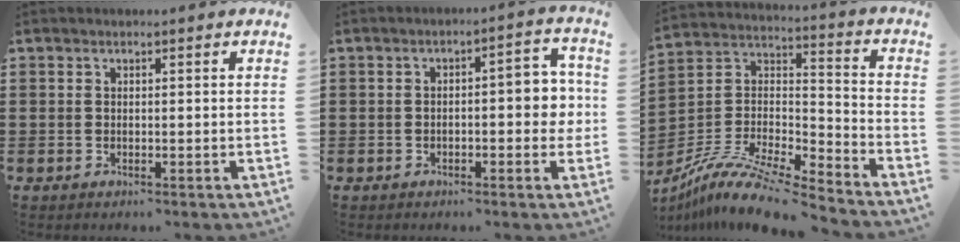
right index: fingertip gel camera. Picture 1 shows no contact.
{"total": 5.0, "force": [-0.7, 1.8, 4.6], "torque": [-0.064, 0.002, -0.017]}
{"total": 10.8, "force": [-9.5, 1.7, 4.9], "torque": [-0.102, 0.016, -0.193]}